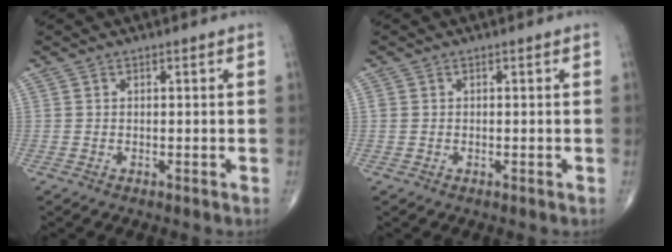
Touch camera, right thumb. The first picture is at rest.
{"total": 0.8, "force": [0.1, 0.6, 0.4], "torque": [-0.009, 0.002, 0.002]}